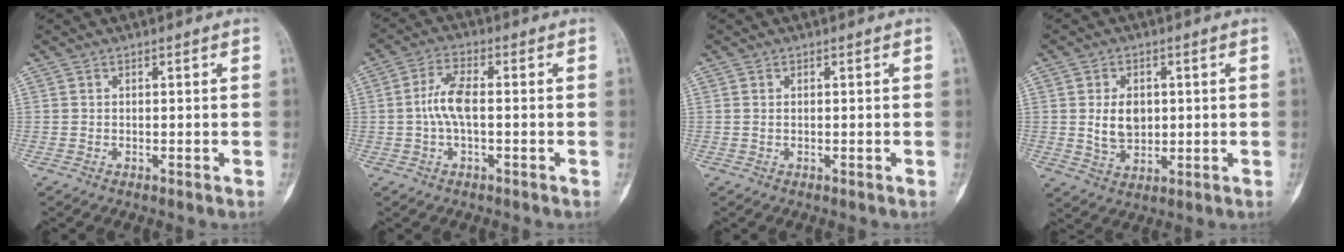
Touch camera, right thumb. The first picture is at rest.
{"total": 6.0, "force": [-0.3, 2.3, 5.6], "torque": [-0.125, 0.016, -0.011]}
{"total": 0.0}
{"total": 6.4, "force": [0.8, 4.5, 4.4], "torque": [-0.063, -0.009, 0.023]}